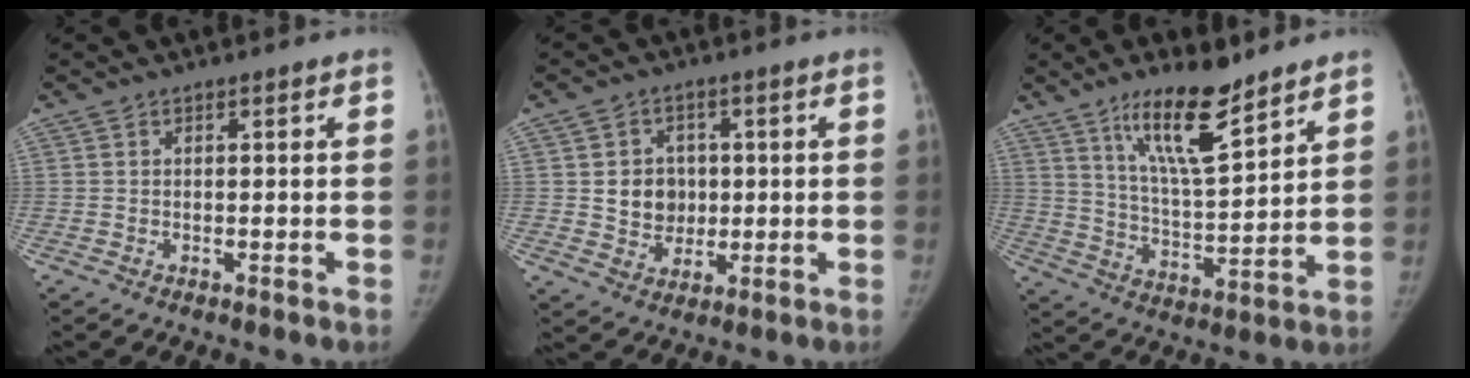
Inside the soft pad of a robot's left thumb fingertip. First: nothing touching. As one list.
[{"total": 7.3, "force": [0.7, 6.4, 3.3], "torque": [-0.017, -0.002, 0.018]}, {"total": 14.1, "force": [9.7, 3.5, 9.7], "torque": [-0.150, -0.068, 0.179]}]